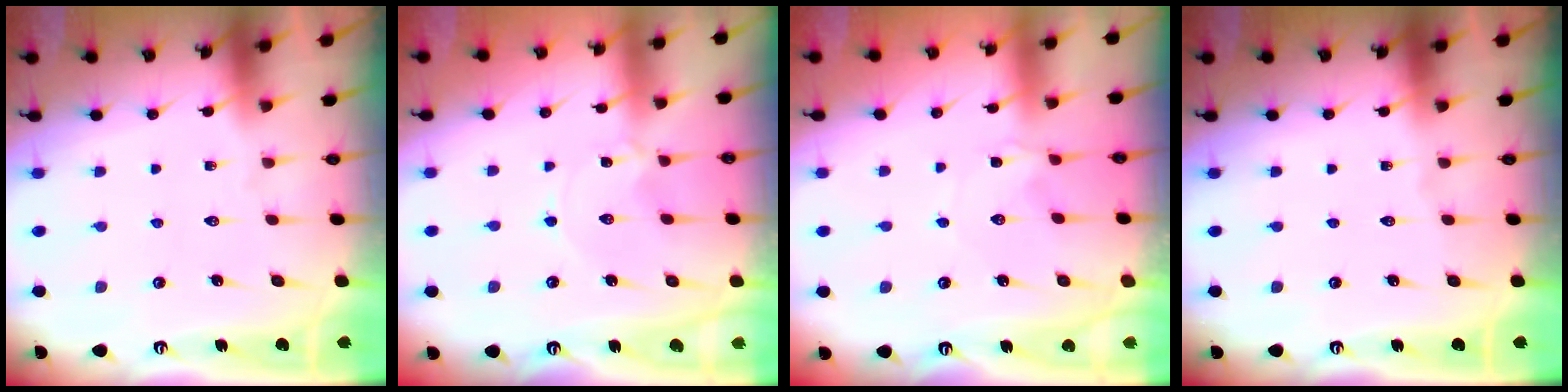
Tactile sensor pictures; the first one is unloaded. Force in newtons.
{"total": 0.6, "press": 0.5, "slide": 0.2}
{"total": 1.5, "press": 1.4, "slide": 0.2}
{"total": 0.0}